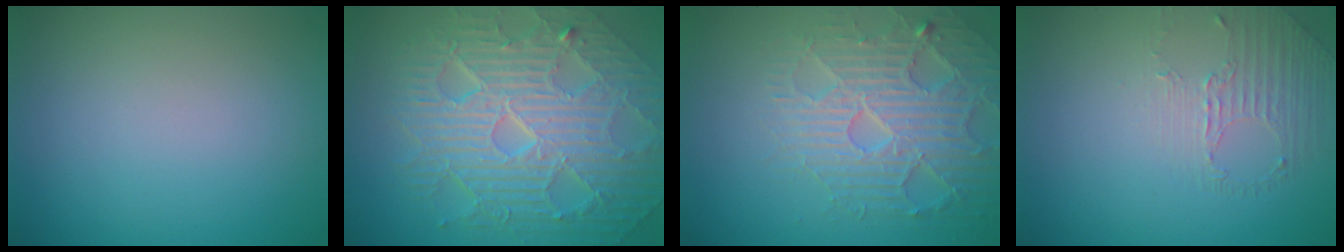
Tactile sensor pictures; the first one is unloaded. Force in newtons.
{"total": 10.7, "press": 7.0, "slide": 8.1}
{"total": 4.7, "press": 4.6, "slide": 0.9}
{"total": 1.4, "press": 0.8, "slide": 1.1}